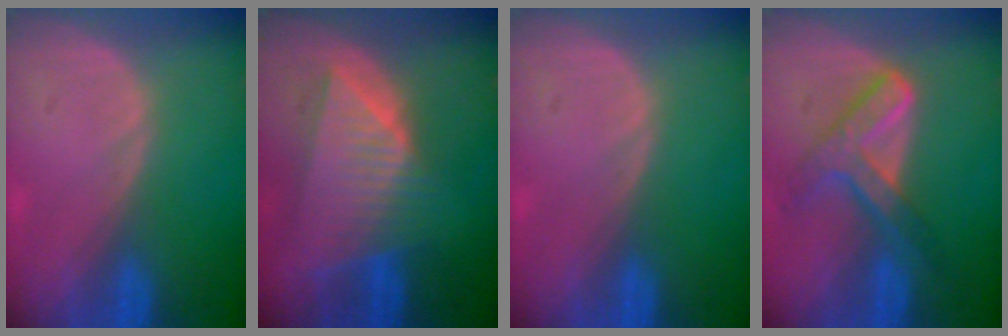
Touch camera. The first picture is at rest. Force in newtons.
{"total": 9.2, "press": 8.2, "slide": 4.2}
{"total": 0.0}
{"total": 7.3, "press": 6.1, "slide": 3.9}